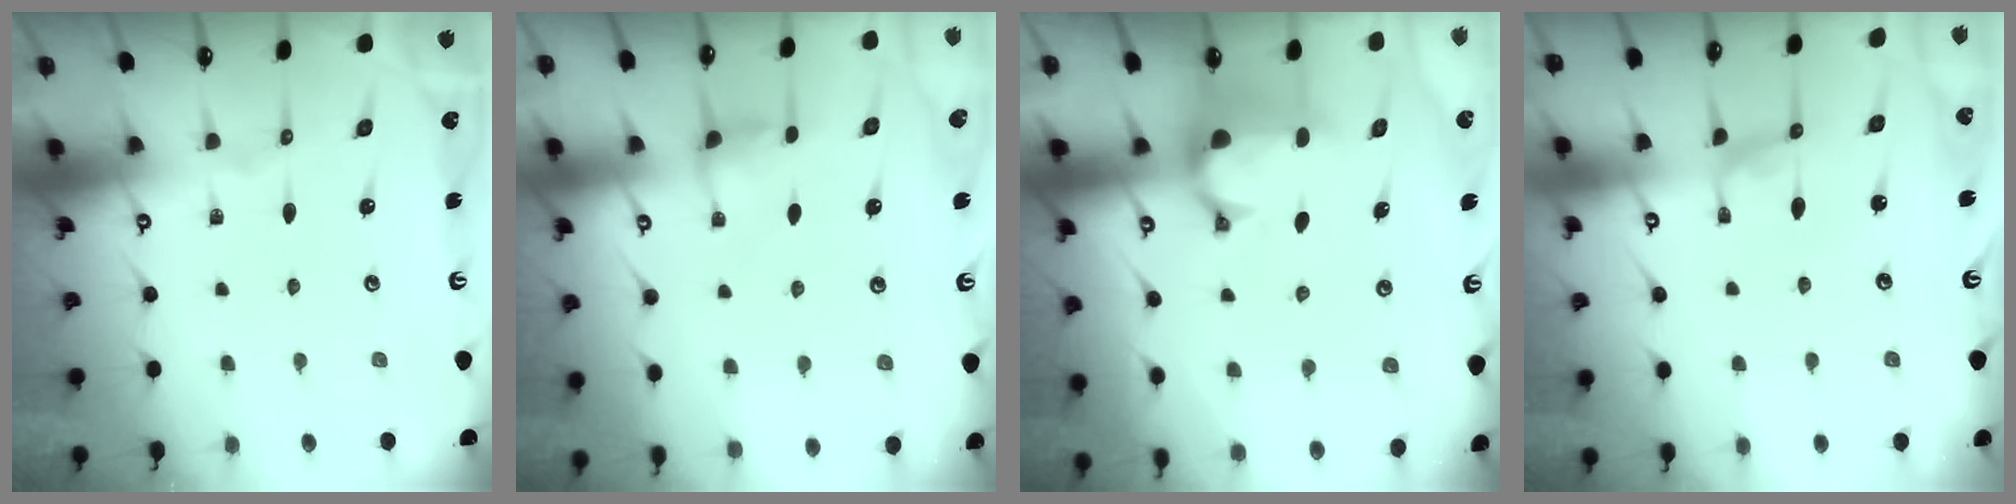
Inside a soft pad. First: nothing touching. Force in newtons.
{"total": 2.9, "press": 2.9, "slide": 0.6}
{"total": 1.2, "press": 0.6, "slide": 1.0}
{"total": 0.0}